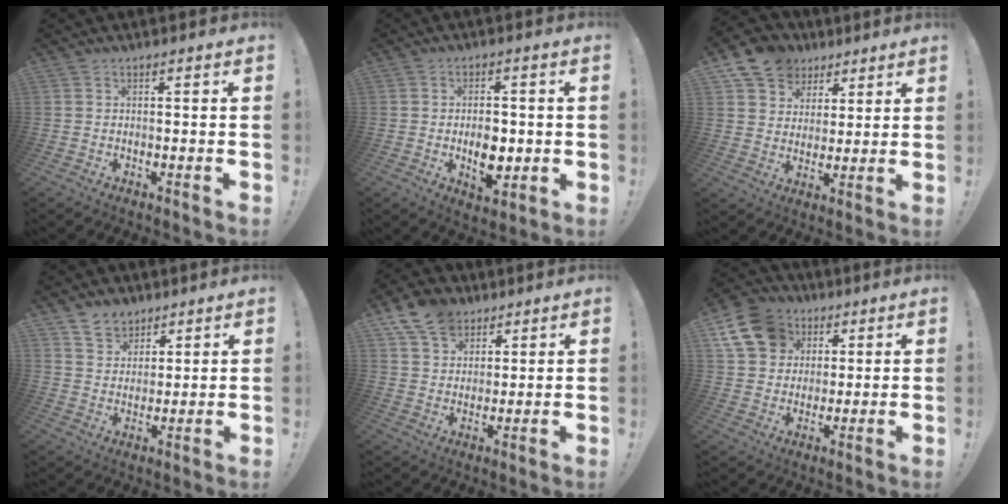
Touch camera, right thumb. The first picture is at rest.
{"total": 8.0, "force": [-1.4, 5.1, 6.1], "torque": [-0.087, 0.003, -0.020]}
{"total": 11.4, "force": [6.9, 8.6, 2.9], "torque": [-0.045, -0.046, 0.137]}
{"total": 7.1, "force": [5.3, 4.7, 0.6], "torque": [-0.016, -0.038, 0.105]}
{"total": 11.6, "force": [7.3, 8.0, 4.0], "torque": [-0.063, -0.042, 0.141]}
{"total": 14.7, "force": [6.3, 11.7, 6.3], "torque": [-0.098, -0.022, 0.128]}